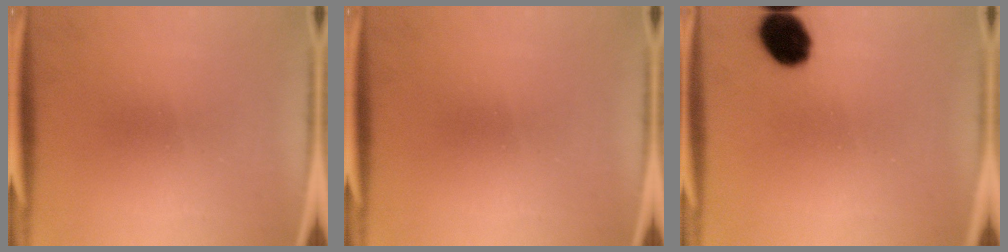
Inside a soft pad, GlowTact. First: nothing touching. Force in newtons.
{"total": 0.0}
{"total": 10.1}